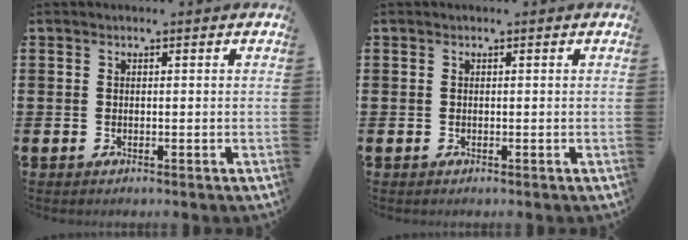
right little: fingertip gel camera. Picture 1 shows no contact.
{"total": 0.0}